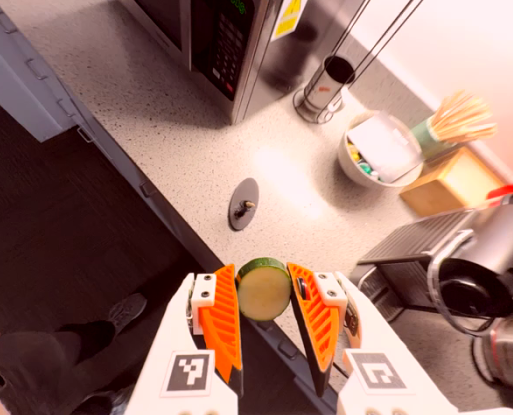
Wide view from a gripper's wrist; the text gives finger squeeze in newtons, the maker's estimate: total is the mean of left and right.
{"total": 10.1, "left": 10.6, "right": 9.6}